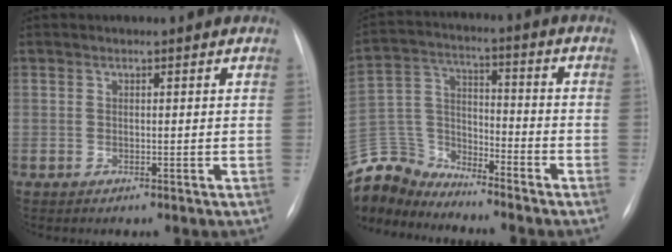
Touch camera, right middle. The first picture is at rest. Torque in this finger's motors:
{"motor_torque": [0.77, -0.92, 0.09, 0.01]}